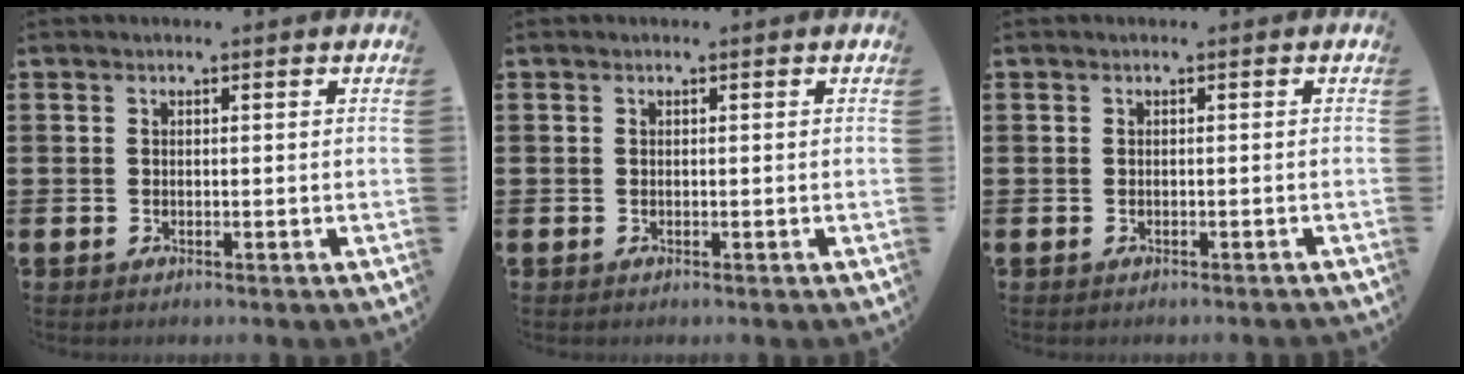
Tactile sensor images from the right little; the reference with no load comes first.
{"total": 0.0}
{"total": 0.0}